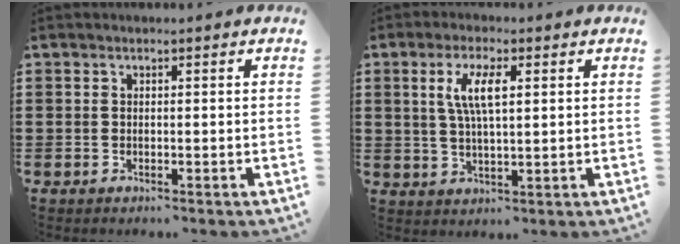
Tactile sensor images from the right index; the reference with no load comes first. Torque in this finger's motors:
{"motor_torque": [0.31, 0.12, 0.36, 0.17]}